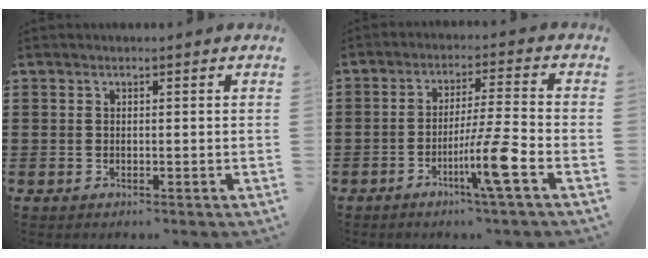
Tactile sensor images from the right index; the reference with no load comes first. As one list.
[{"total": 8.6, "force": [-3.8, -0.3, 7.8], "torque": [-0.140, -0.009, -0.070]}]